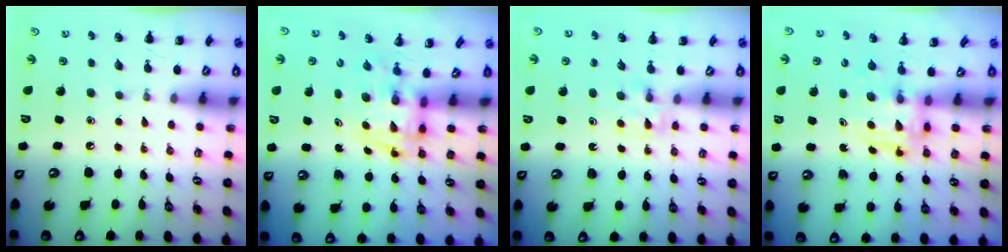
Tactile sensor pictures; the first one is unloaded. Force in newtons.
{"total": 2.7, "press": 2.6, "slide": 0.5}
{"total": 3.7, "press": 3.5, "slide": 1.3}
{"total": 3.8, "press": 3.8, "slide": 0.3}